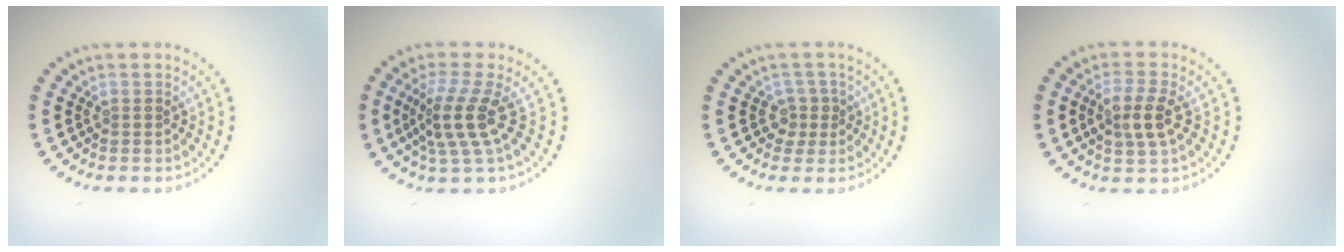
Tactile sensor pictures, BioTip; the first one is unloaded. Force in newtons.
{"total": 3.8, "press": 2.7, "slide": 2.7}
{"total": 1.8, "press": 1.4, "slide": 1.1}
{"total": 3.0, "press": 2.8, "slide": 0.9}